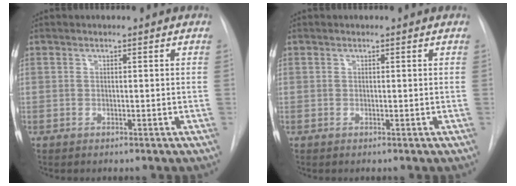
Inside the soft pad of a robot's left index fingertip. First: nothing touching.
{"total": 1.1, "force": [-1.1, -0.1, -0.2], "torque": [0.003, -0.005, -0.016]}